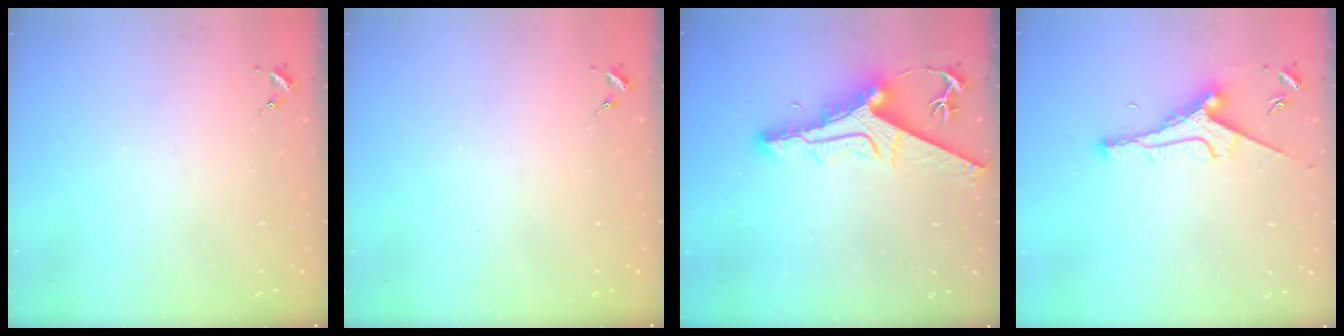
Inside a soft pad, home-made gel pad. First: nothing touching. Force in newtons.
{"total": 0.0}
{"total": 13.0, "press": 12.8, "slide": 1.8}
{"total": 9.4, "press": 9.4, "slide": 0.9}